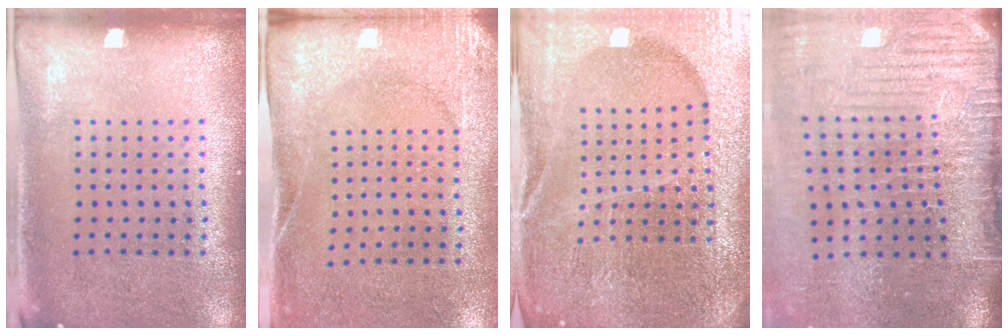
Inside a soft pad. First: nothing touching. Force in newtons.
{"total": 2.7, "press": 2.1, "slide": 1.7}
{"total": 5.7, "press": 5.1, "slide": 2.6}
{"total": 4.9, "press": 4.0, "slide": 2.8}